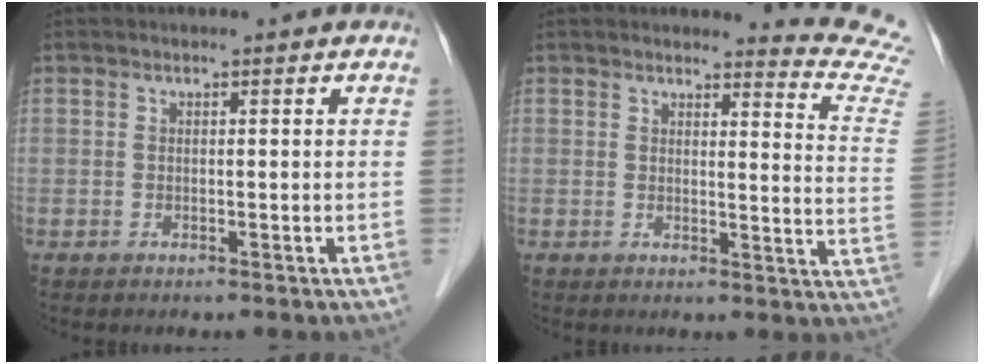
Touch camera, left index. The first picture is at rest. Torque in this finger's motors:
{"motor_torque": [0.66, -0.94, 0.03, 0.01]}